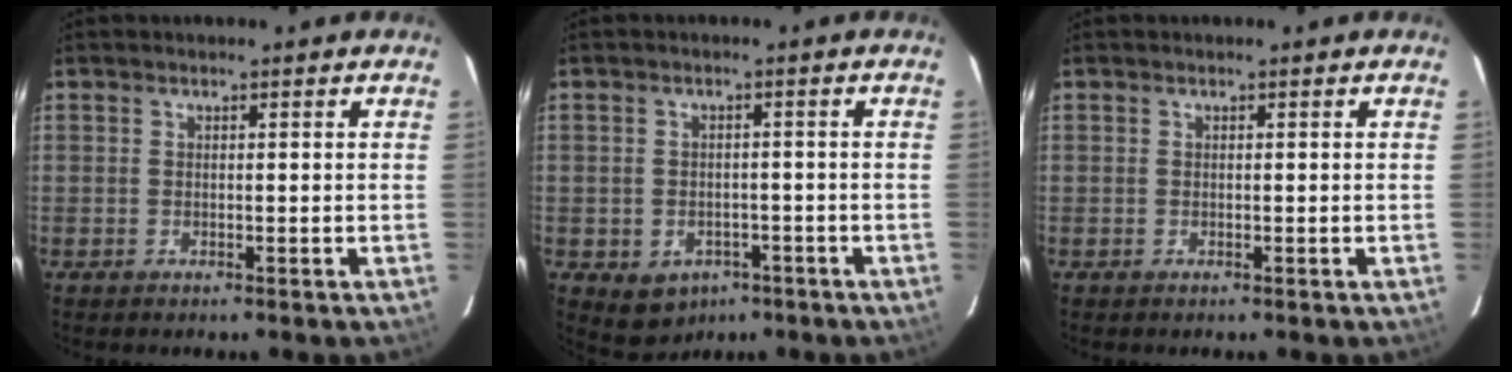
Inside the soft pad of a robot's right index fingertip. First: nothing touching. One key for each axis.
{"total": 6.2, "fx": -3.3, "fy": 4.8, "fz": 2.1, "tx": -0.045, "ty": 0.006, "tz": -0.028}
{"total": 0.0}